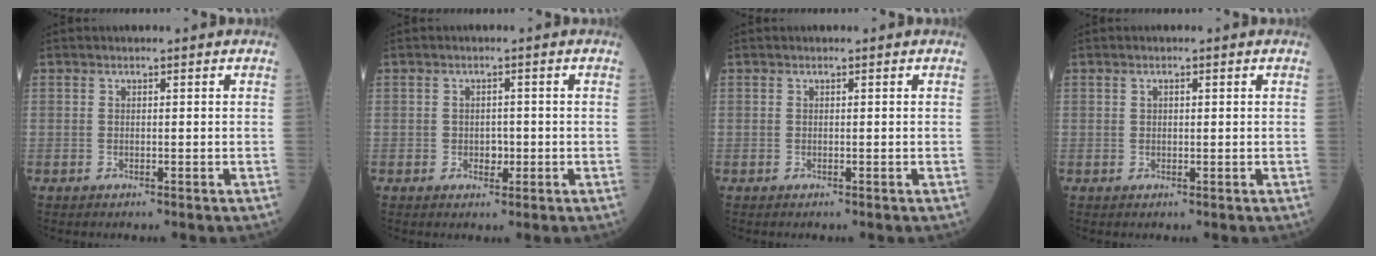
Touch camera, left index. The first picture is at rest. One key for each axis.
{"total": 1.7, "fx": -0.5, "fy": 1.4, "fz": 0.9, "tx": -0.010, "ty": 0.004, "tz": -0.006}
{"total": 0.0}
{"total": 0.9, "fx": 0.4, "fy": 0.4, "fz": 0.7, "tx": -0.012, "ty": 0.003, "tz": 0.008}